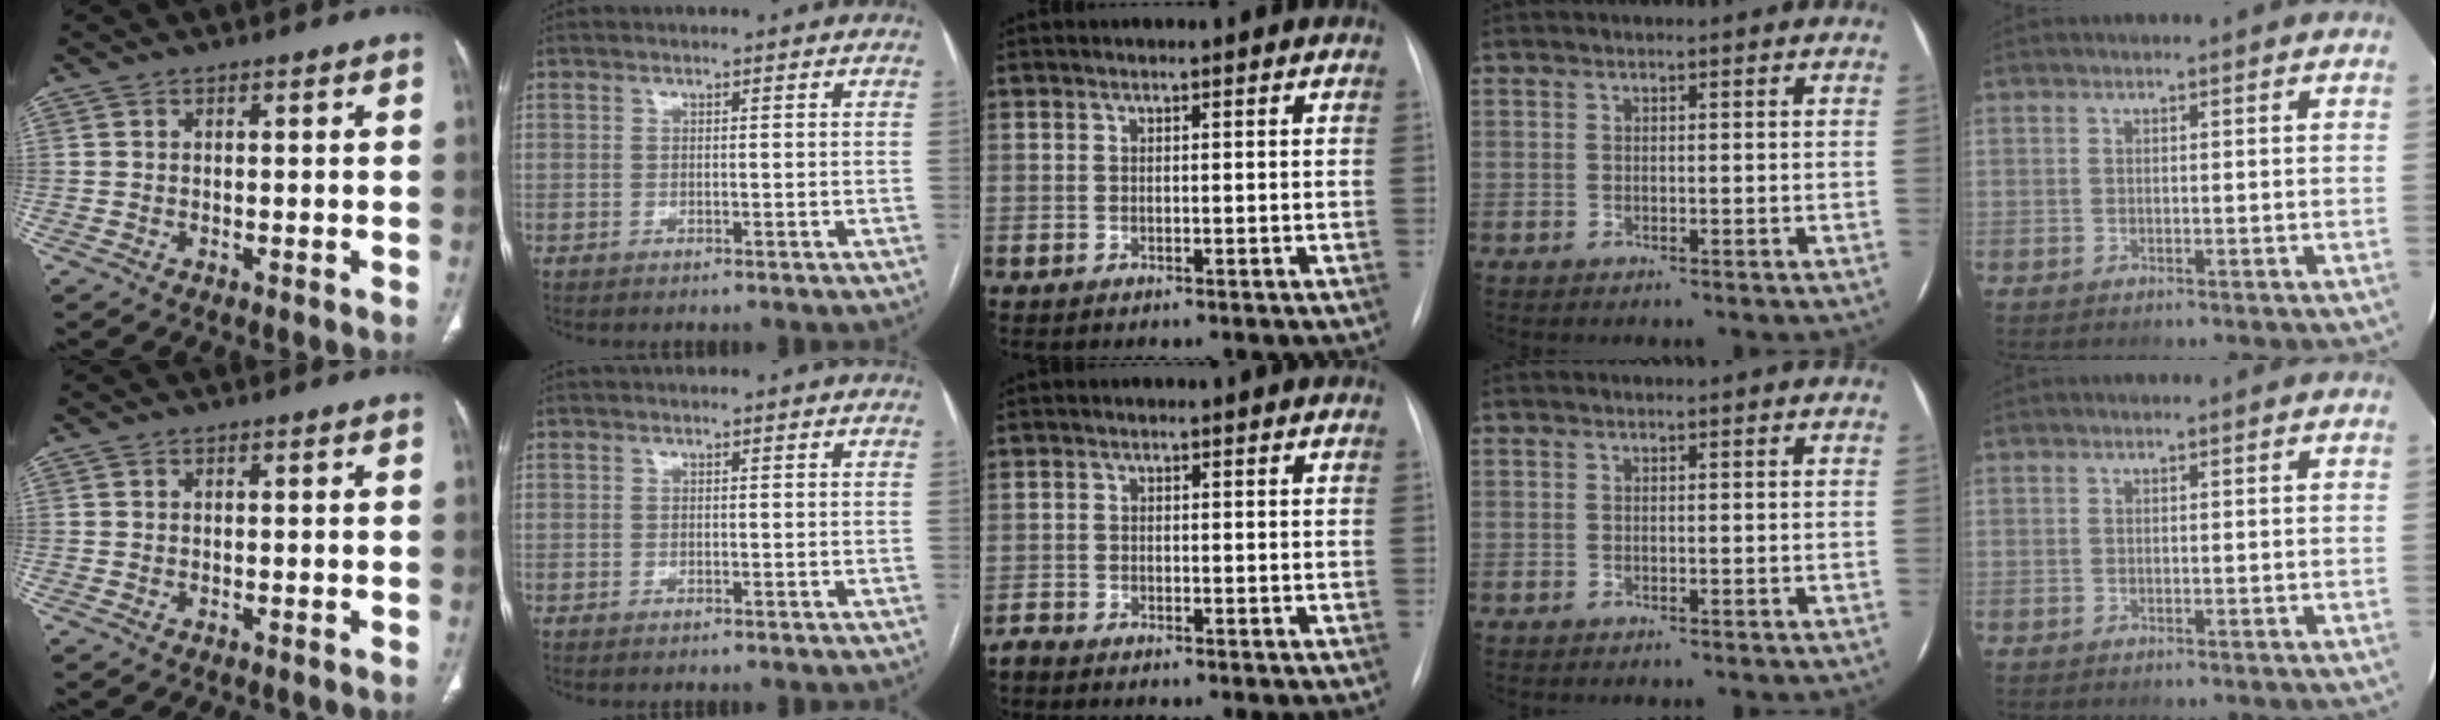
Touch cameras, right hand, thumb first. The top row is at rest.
{"middle": {"total": 1.7, "force": [-1.6, 0.2, 0.4], "torque": [-0.008, -0.004, -0.026]}}